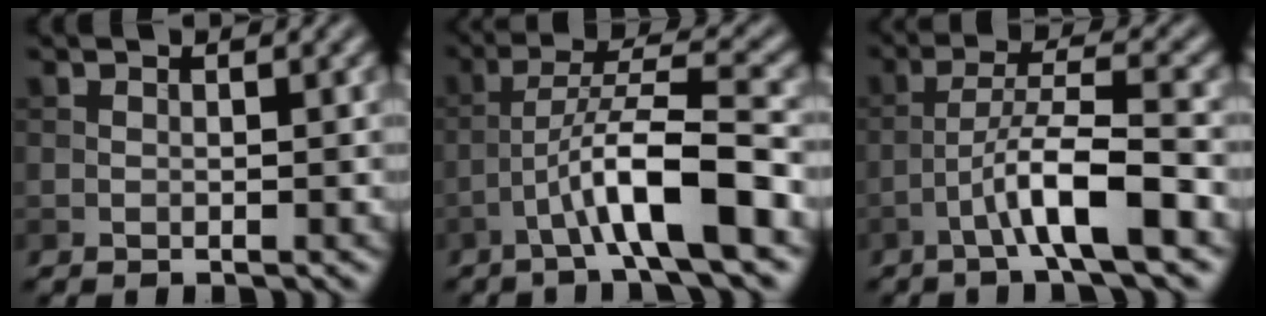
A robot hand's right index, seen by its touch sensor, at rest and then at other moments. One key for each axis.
{"total": 7.3, "fx": -3.4, "fy": 0.9, "fz": 6.4, "tx": -0.111, "ty": 0.021, "tz": -0.060}
{"total": 6.0, "fx": -3.0, "fy": 0.7, "fz": 5.2, "tx": -0.089, "ty": 0.017, "tz": -0.055}